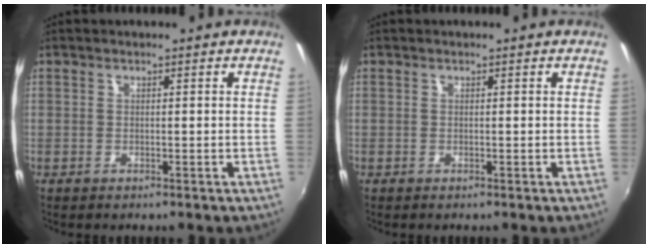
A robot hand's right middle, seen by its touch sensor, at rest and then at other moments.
{"total": 0.0}